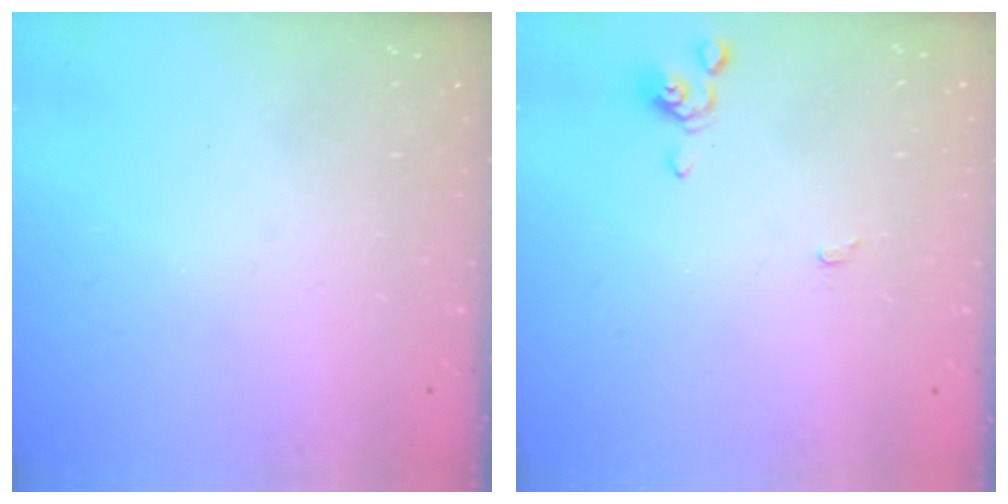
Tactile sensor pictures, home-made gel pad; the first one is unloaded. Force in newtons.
{"total": 0.0}